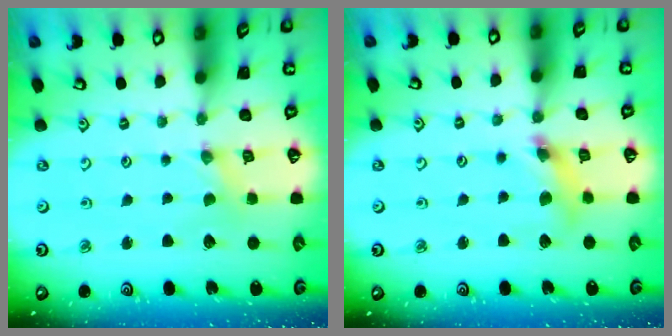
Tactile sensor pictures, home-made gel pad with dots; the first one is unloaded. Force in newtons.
{"total": 8.5, "press": 8.4, "slide": 1.0}